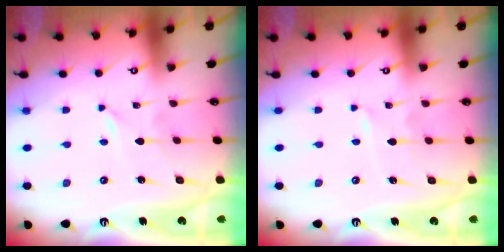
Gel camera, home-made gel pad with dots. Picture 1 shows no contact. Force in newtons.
{"total": 0.9, "press": 0.9, "slide": 0.1}